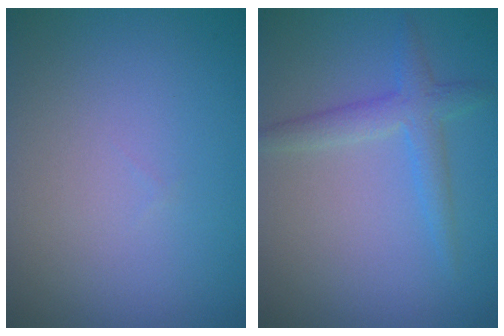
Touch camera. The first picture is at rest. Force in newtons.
{"total": 1.8, "press": 1.8, "slide": 0.1}